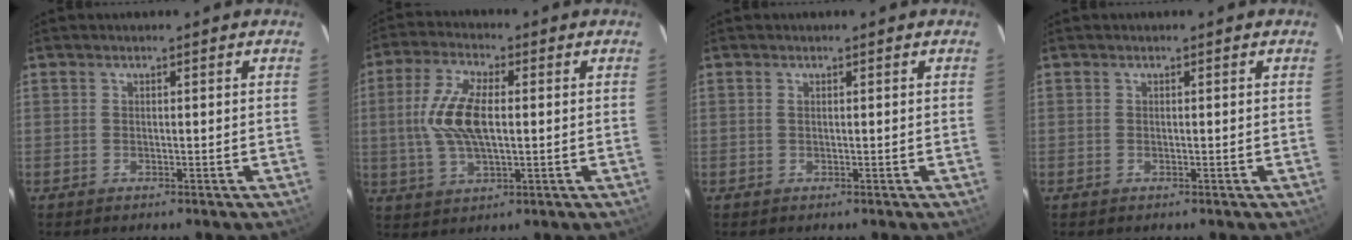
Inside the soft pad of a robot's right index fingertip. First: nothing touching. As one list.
[{"total": 10.7, "force": [0.6, 4.6, 9.7], "torque": [-0.202, 0.008, 0.012]}, {"total": 0.0}, {"total": 0.0}]